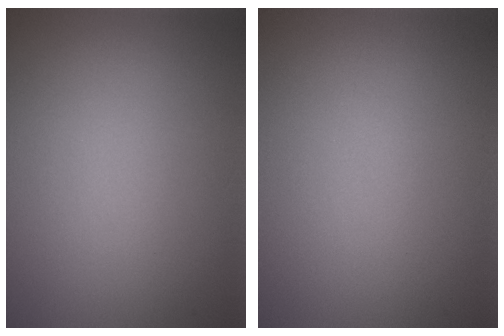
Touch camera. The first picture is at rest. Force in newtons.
{"total": 0.0}